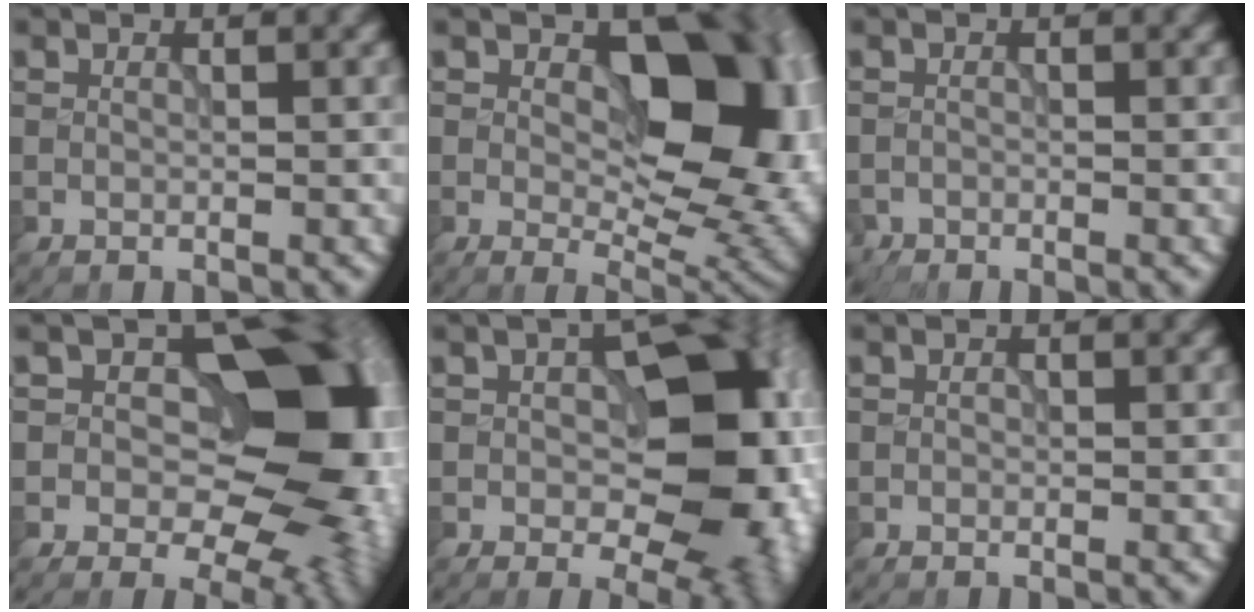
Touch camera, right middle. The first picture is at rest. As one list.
[{"total": 14.3, "force": [2.0, 8.6, 11.3], "torque": [-0.110, 0.001, 0.042]}, {"total": 1.3, "force": [-1.2, 0.3, -0.4], "torque": [0.006, -0.003, -0.019]}, {"total": 17.0, "force": [1.4, 11.6, 12.4], "torque": [-0.100, 0.004, 0.031]}, {"total": 14.0, "force": [-0.4, 8.5, 11.1], "torque": [-0.122, -0.002, 0.007]}, {"total": 0.0}]